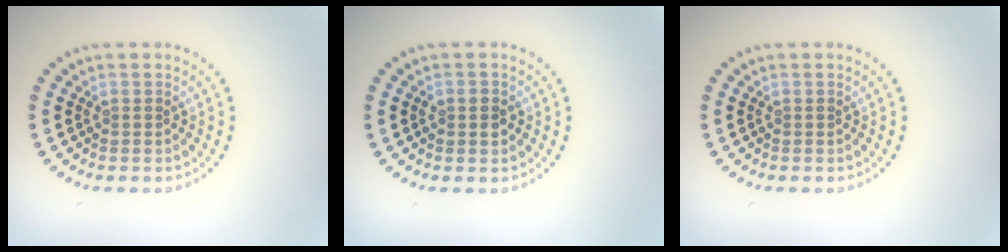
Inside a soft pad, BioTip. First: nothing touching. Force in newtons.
{"total": 1.4, "press": 1.4, "slide": 0.3}
{"total": 0.0}